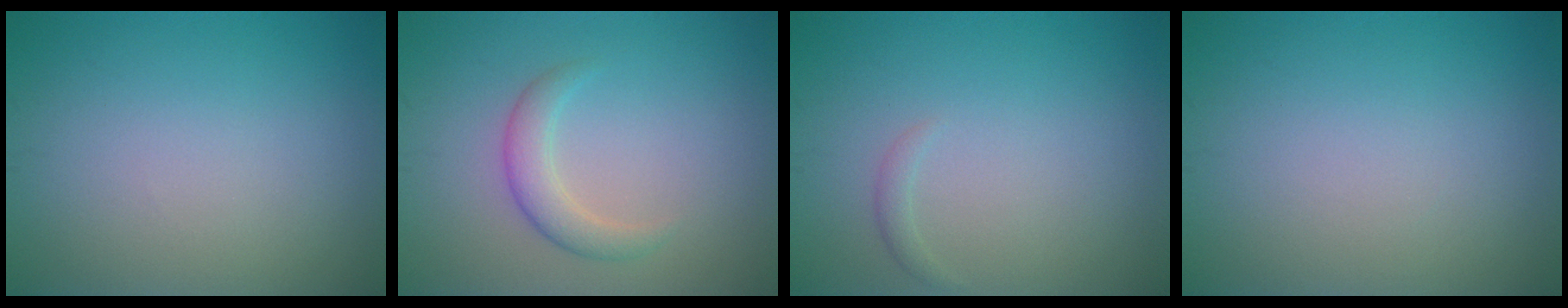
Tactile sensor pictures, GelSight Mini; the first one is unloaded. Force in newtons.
{"total": 2.4, "press": 2.4, "slide": 0.2}
{"total": 0.7, "press": 0.7, "slide": 0.0}
{"total": 0.0}